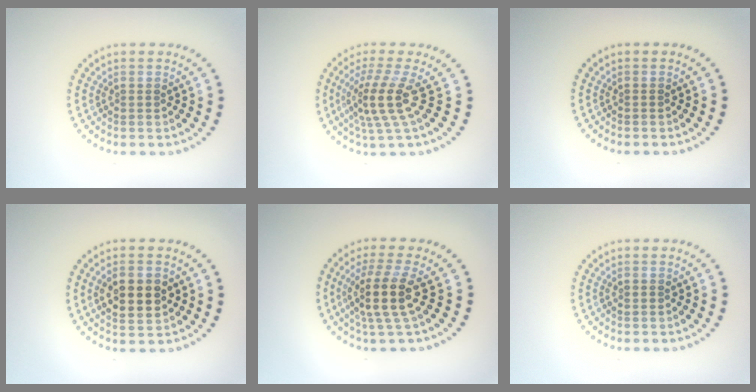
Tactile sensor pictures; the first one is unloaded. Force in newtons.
{"total": 4.1, "press": 2.8, "slide": 3.0}
{"total": 0.0}
{"total": 4.3, "press": 4.3, "slide": 0.2}
{"total": 4.2, "press": 3.4, "slide": 2.4}
{"total": 0.8, "press": 0.8, "slide": 0.2}